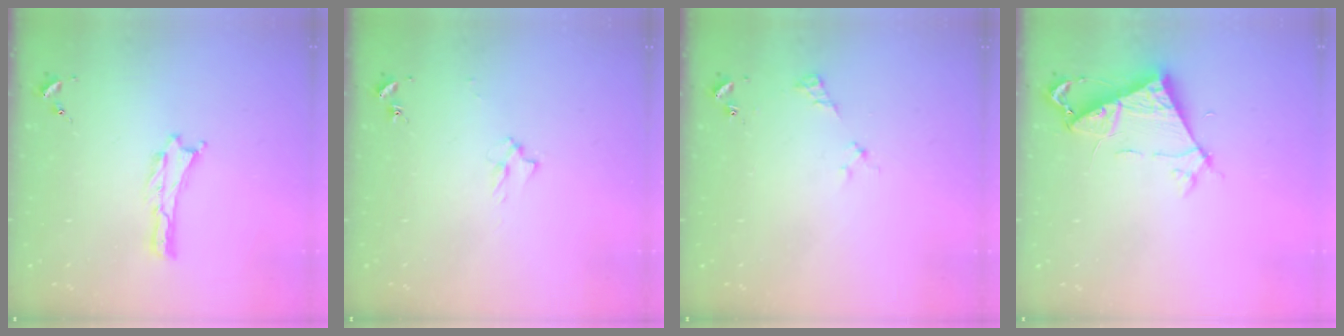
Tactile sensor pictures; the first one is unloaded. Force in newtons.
{"total": 2.0, "press": 2.0, "slide": 0.3}
{"total": 2.5, "press": 2.5, "slide": 0.3}
{"total": 6.6, "press": 6.5, "slide": 0.7}